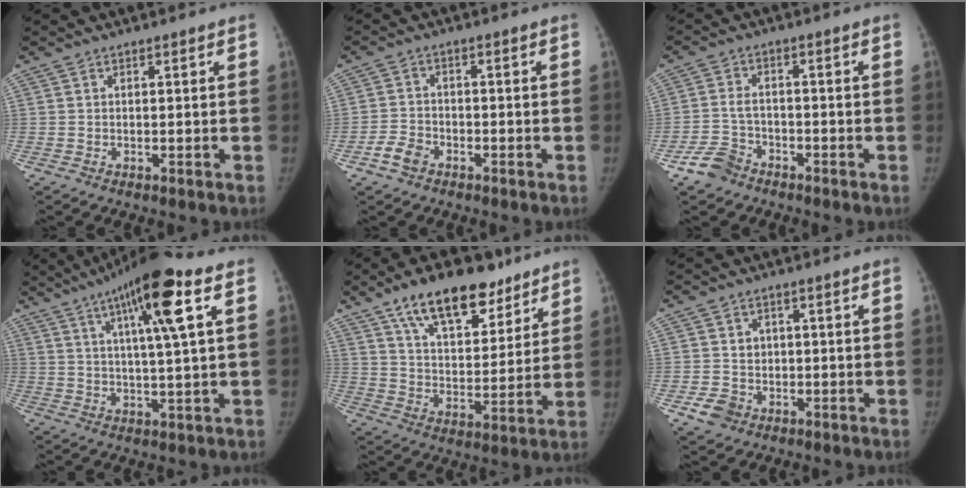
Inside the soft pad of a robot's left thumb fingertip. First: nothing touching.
{"total": 4.1, "force": [-2.6, 2.6, 1.7], "torque": [-0.030, 0.017, -0.050]}
{"total": 5.2, "force": [-3.8, 3.1, 1.6], "torque": [-0.031, 0.020, -0.073]}
{"total": 14.6, "force": [6.2, 1.6, 13.1], "torque": [-0.222, -0.002, 0.097]}
{"total": 17.3, "force": [11.4, 8.2, 10.0], "torque": [-0.113, -0.046, 0.190]}
{"total": 5.0, "force": [-1.5, 4.5, 1.5], "torque": [-0.007, 0.011, -0.020]}